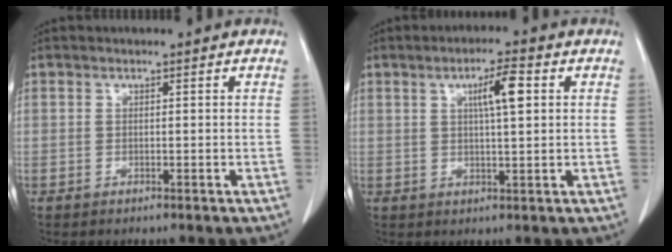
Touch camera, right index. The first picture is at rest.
{"total": 5.4, "force": [1.7, 0.6, 5.1], "torque": [-0.087, 0.005, 0.028]}